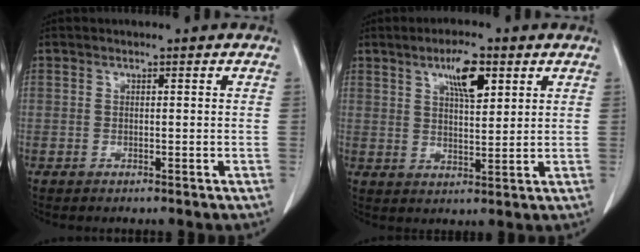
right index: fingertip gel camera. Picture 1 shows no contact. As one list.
[{"total": 6.5, "force": [3.3, 1.7, 5.3], "torque": [-0.092, 0.000, 0.057]}]